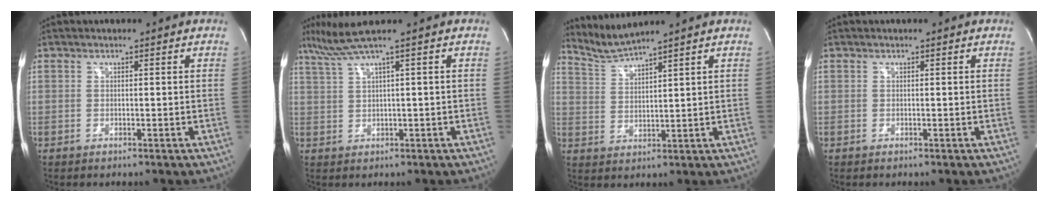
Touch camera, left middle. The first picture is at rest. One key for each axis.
{"total": 4.2, "fx": 2.9, "fy": -1.6, "fz": 2.7, "tx": -0.067, "ty": 0.013, "tz": 0.065}
{"total": 4.7, "fx": 4.3, "fy": -1.8, "fz": 0.2, "tx": -0.019, "ty": -0.010, "tz": 0.099}
{"total": 0.0}